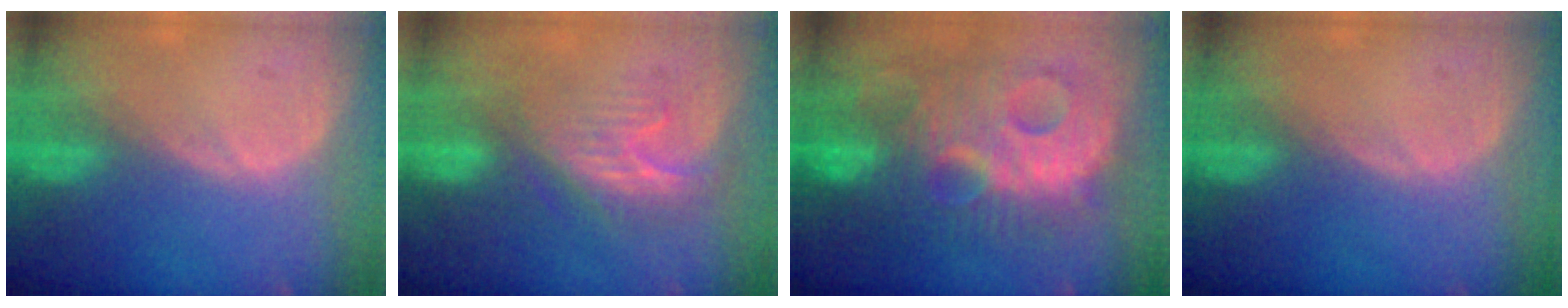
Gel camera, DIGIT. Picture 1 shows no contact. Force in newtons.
{"total": 7.8, "press": 7.2, "slide": 3.1}
{"total": 13.6, "press": 13.5, "slide": 1.2}
{"total": 0.0}